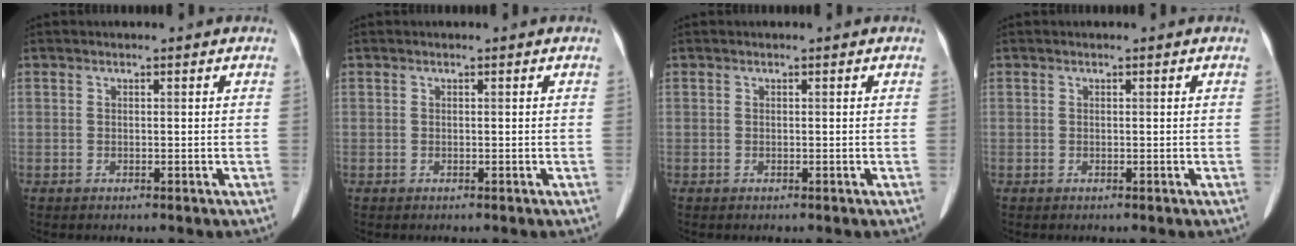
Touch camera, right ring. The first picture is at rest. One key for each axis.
{"total": 0.0}
{"total": 0.0}
{"total": 0.0}